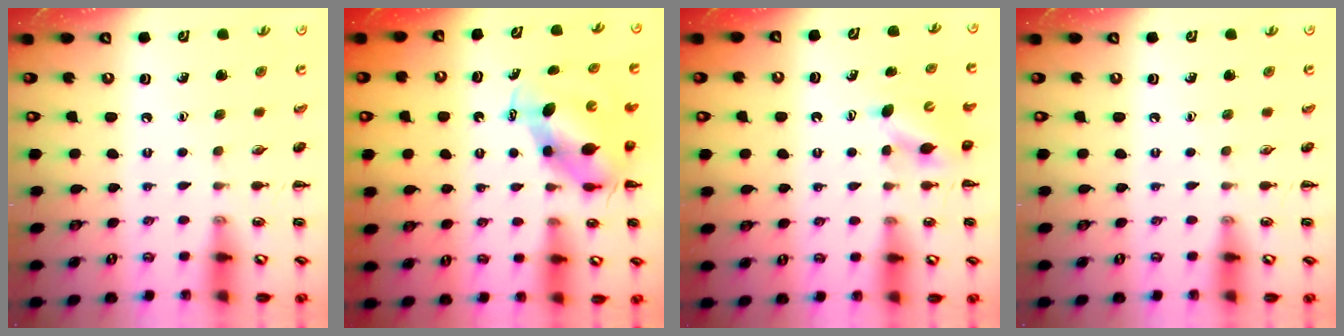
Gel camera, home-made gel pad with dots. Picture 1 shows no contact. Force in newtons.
{"total": 7.2, "press": 7.1, "slide": 1.4}
{"total": 5.0, "press": 4.8, "slide": 1.3}
{"total": 0.0}